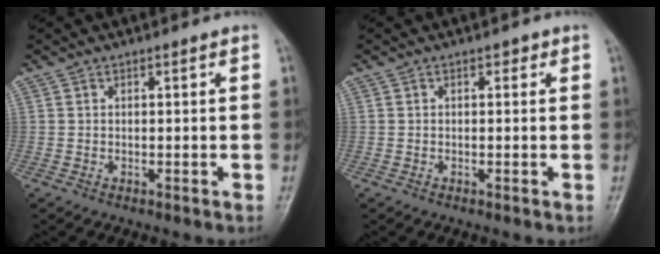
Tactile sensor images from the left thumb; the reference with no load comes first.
{"total": 0.8, "force": [0.3, 0.6, 0.4], "torque": [0.011, 0.000, -0.002]}